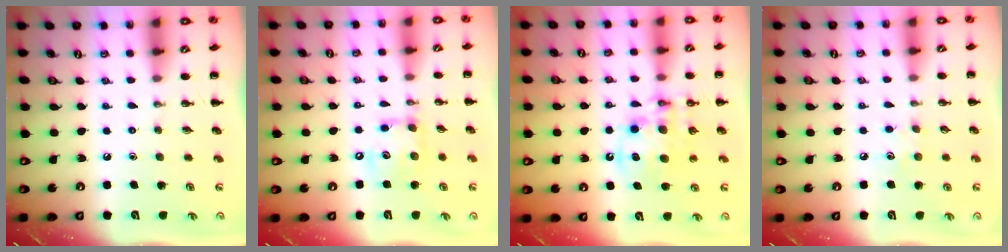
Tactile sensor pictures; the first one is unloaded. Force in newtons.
{"total": 10.8, "press": 10.7, "slide": 1.6}
{"total": 11.5, "press": 11.2, "slide": 2.8}
{"total": 4.5, "press": 4.3, "slide": 1.3}